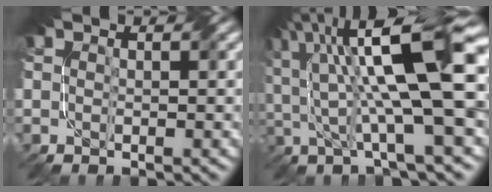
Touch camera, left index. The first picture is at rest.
{"total": 13.2, "force": [3.2, 3.2, 12.4], "torque": [-0.213, 0.019, 0.053]}